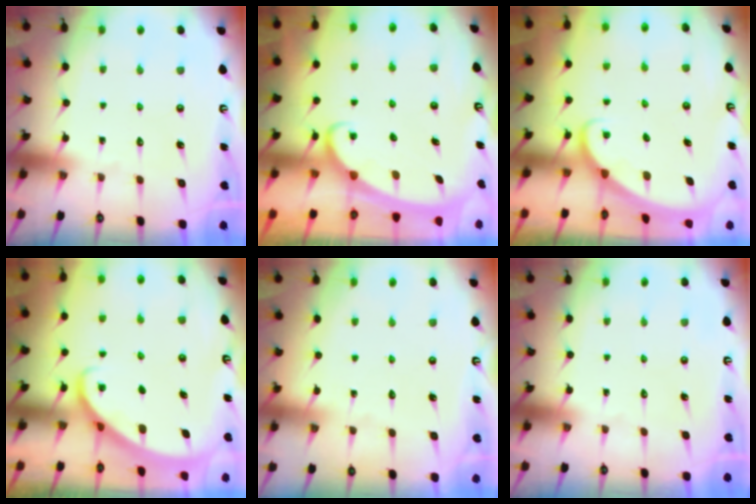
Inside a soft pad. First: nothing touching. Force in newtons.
{"total": 2.3, "press": 2.3, "slide": 0.4}
{"total": 1.7, "press": 1.7, "slide": 0.1}
{"total": 2.1, "press": 2.1, "slide": 0.2}
{"total": 1.8, "press": 1.7, "slide": 0.2}
{"total": 0.0}